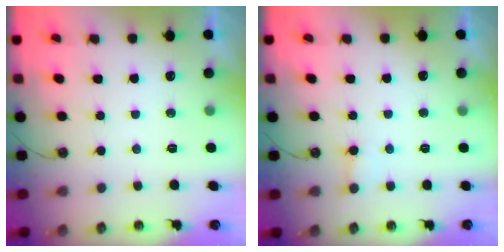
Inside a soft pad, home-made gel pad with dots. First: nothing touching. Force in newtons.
{"total": 5.2, "press": 5.2, "slide": 0.6}